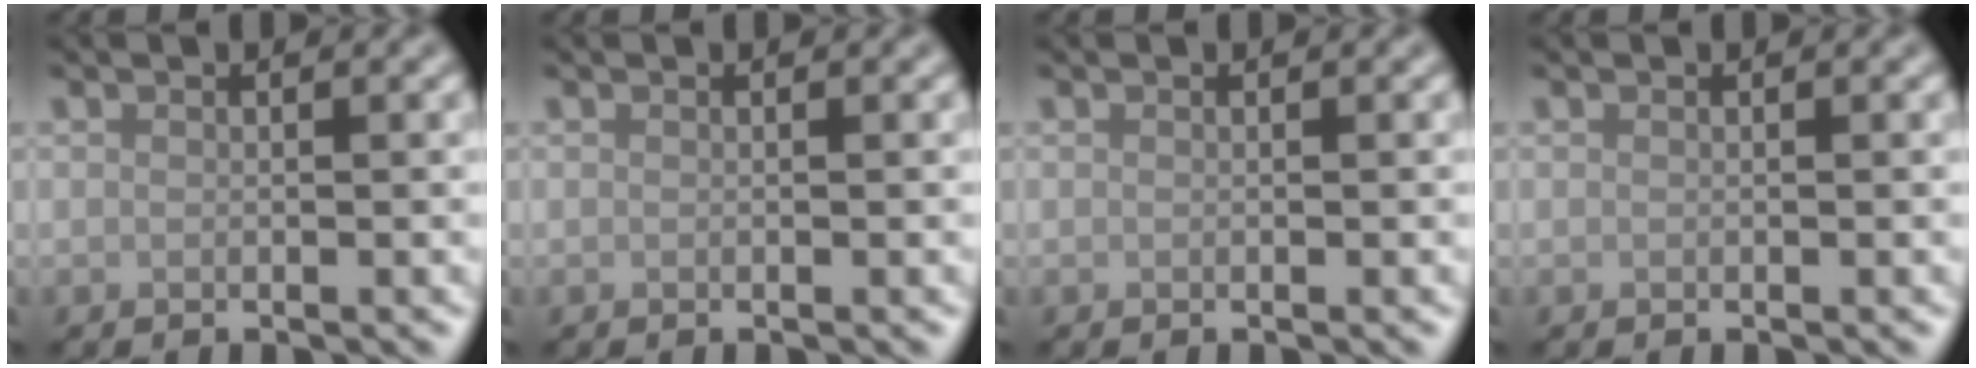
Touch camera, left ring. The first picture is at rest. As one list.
[{"total": 0.0}, {"total": 0.0}, {"total": 0.0}]